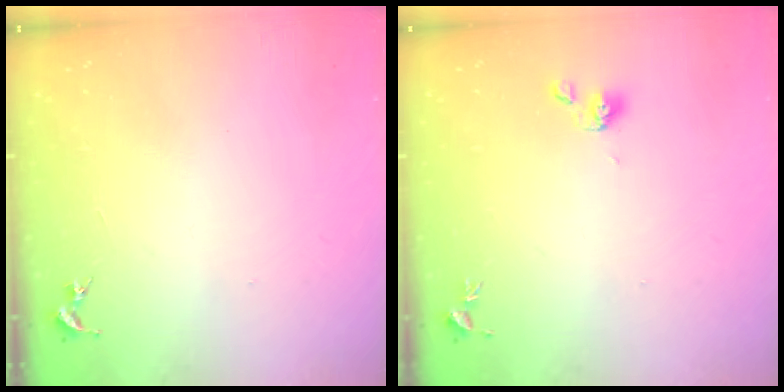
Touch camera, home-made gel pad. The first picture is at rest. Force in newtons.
{"total": 5.2, "press": 4.6, "slide": 2.3}